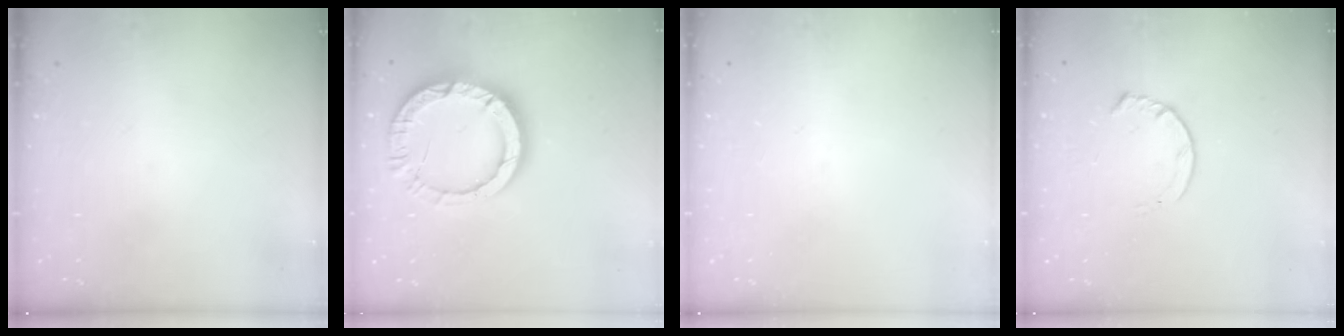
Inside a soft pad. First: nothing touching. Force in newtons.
{"total": 13.6, "press": 13.5, "slide": 1.1}
{"total": 0.0}
{"total": 4.6, "press": 4.6, "slide": 0.5}